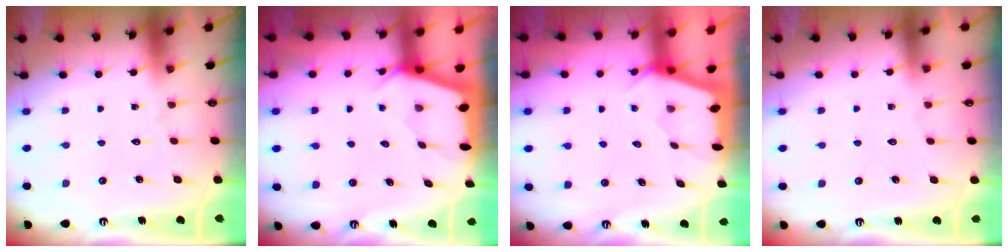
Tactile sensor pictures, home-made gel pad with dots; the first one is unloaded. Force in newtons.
{"total": 3.6, "press": 3.6, "slide": 0.2}
{"total": 2.1, "press": 2.1, "slide": 0.3}
{"total": 1.6, "press": 1.5, "slide": 0.3}